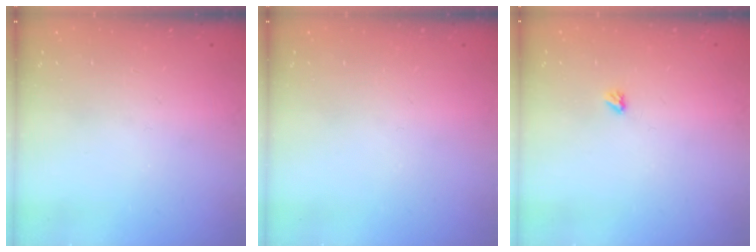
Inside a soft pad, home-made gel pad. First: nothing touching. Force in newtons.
{"total": 0.0}
{"total": 2.9, "press": 2.9, "slide": 0.5}